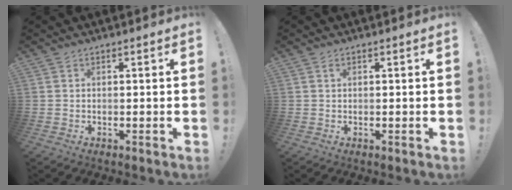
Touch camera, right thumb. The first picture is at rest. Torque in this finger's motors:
{"motor_torque": [-0.08, 0.24, 0.13, -0.08, 0.01]}